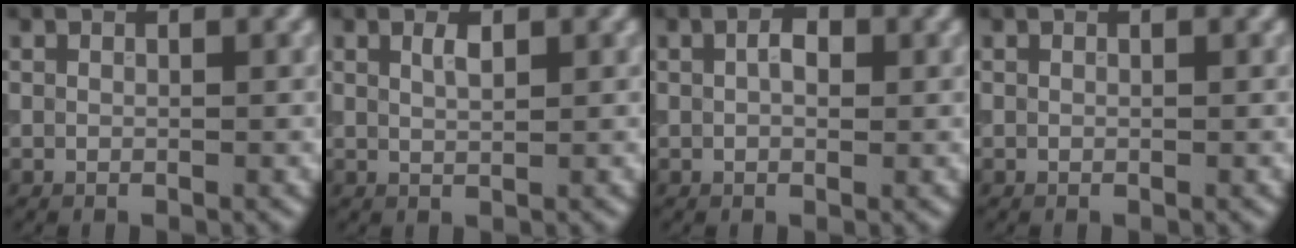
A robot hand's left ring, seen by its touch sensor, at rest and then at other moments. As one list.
[{"total": 1.2, "force": [0.7, 0.4, 0.9], "torque": [-0.019, 0.001, 0.012]}, {"total": 1.9, "force": [0.4, 1.1, 1.5], "torque": [-0.020, 0.001, 0.003]}, {"total": 0.0}]